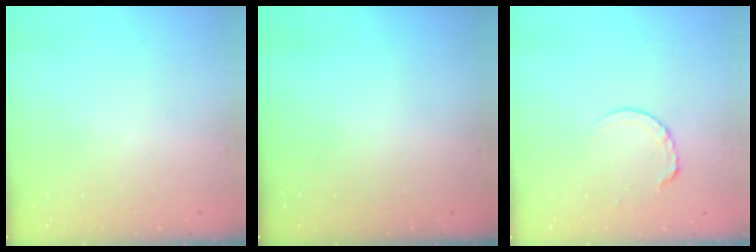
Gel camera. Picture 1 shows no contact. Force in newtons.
{"total": 0.0}
{"total": 5.9, "press": 5.9, "slide": 0.5}